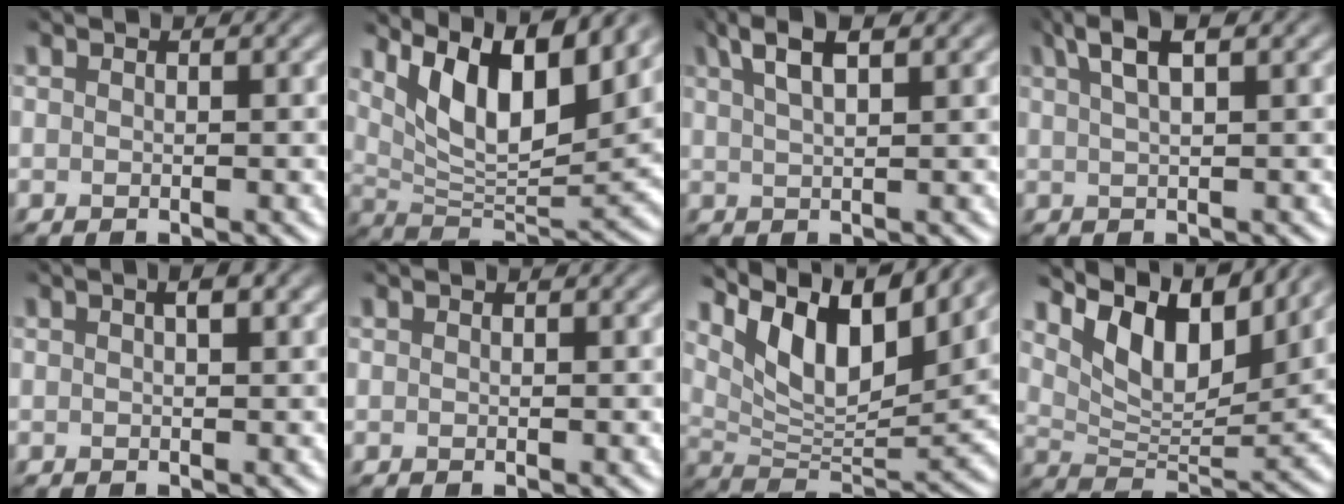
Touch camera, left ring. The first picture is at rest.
{"total": 9.1, "force": [5.0, 3.1, 7.0], "torque": [-0.117, -0.009, 0.090]}
{"total": 3.5, "force": [2.3, 0.5, 2.6], "torque": [-0.046, 0.011, 0.043]}
{"total": 2.9, "force": [1.7, 0.3, 2.3], "torque": [-0.039, 0.009, 0.033]}
{"total": 1.5, "force": [0.6, 0.2, 1.4], "torque": [-0.021, 0.005, 0.007]}
{"total": 0.0}
{"total": 9.0, "force": [6.1, 2.8, 6.1], "torque": [-0.101, -0.004, 0.112]}
{"total": 8.1, "force": [5.6, 3.1, 5.0], "torque": [-0.085, -0.001, 0.100]}